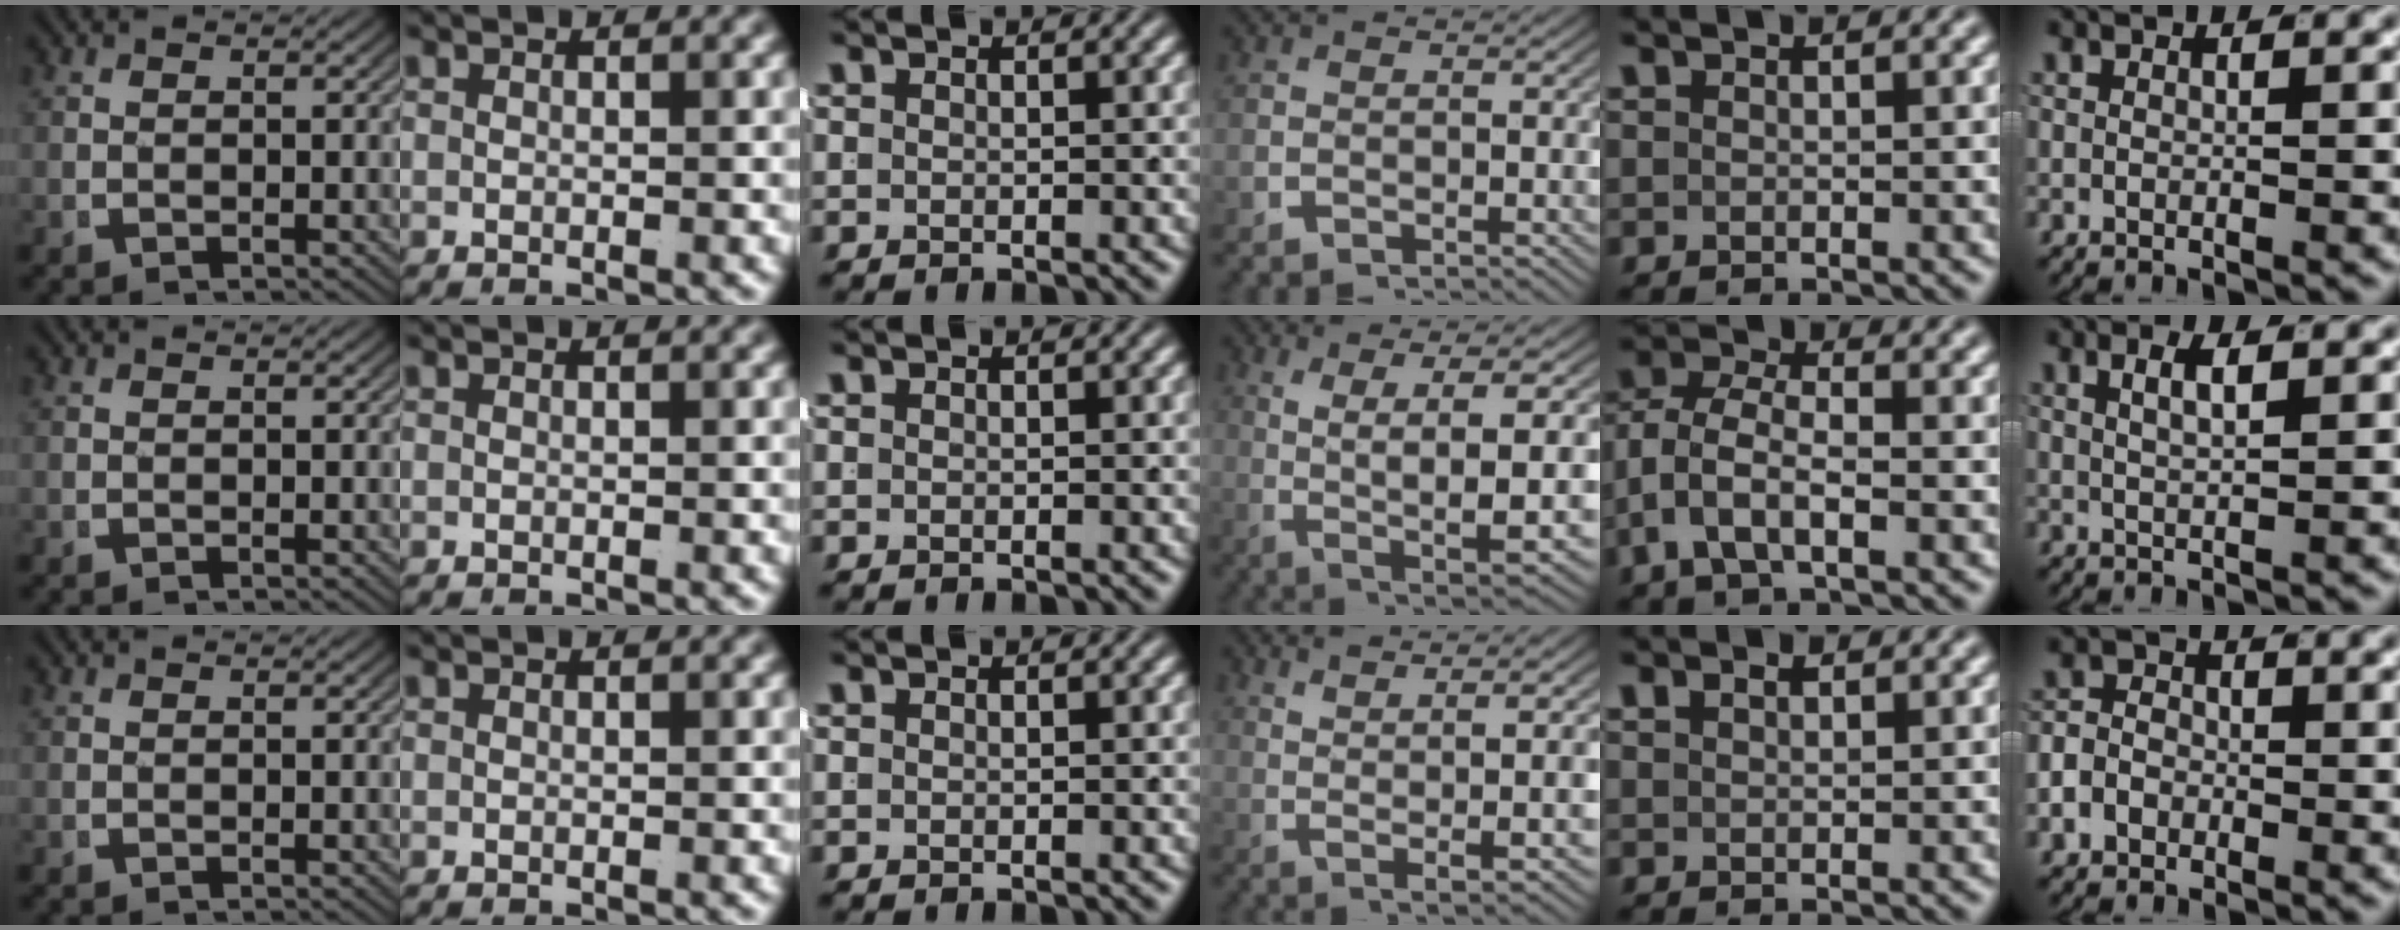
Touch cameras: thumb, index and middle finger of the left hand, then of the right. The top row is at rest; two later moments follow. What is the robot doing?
{"motion": "lift_and_place", "object": "coat"}